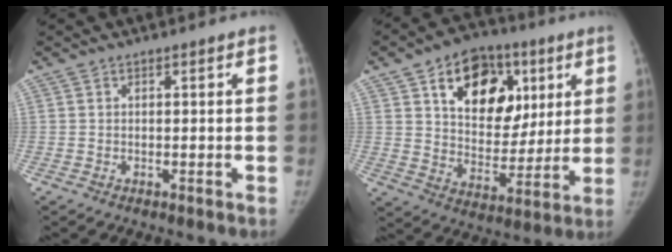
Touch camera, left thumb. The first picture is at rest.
{"total": 20.0, "force": [7.9, 13.5, 12.5], "torque": [-0.140, -0.020, 0.127]}